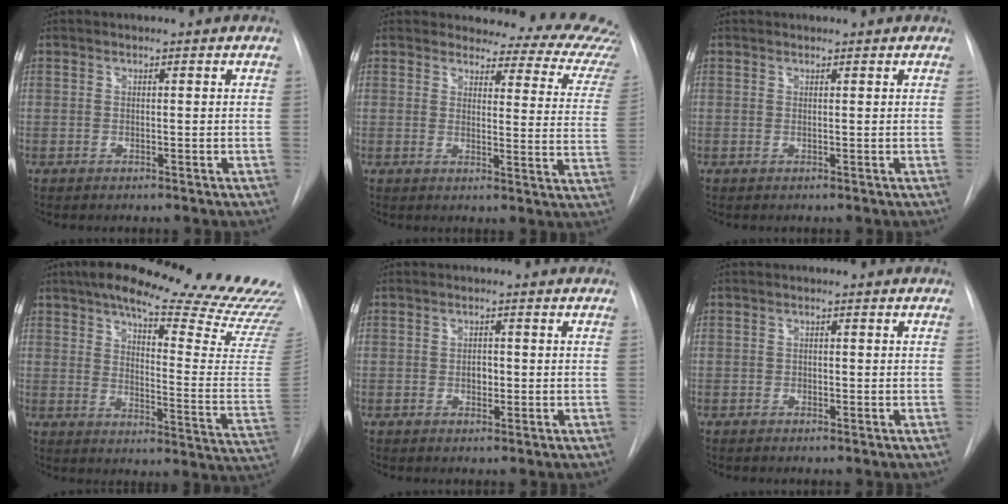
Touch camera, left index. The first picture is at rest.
{"total": 16.1, "force": [15.2, 4.2, 3.4], "torque": [0.001, -0.082, 0.133]}
{"total": 0.6, "force": [0.6, 0.1, 0.0], "torque": [-0.002, 0.011, 0.011]}
{"total": 30.3, "force": [26.2, 3.2, 14.8], "torque": [-0.179, -0.102, 0.317]}
{"total": 1.6, "force": [-0.2, 1.1, 1.1], "torque": [-0.015, 0.003, -0.003]}
{"total": 0.5, "force": [-0.3, 0.4, 0.1], "torque": [0.003, 0.003, -0.009]}